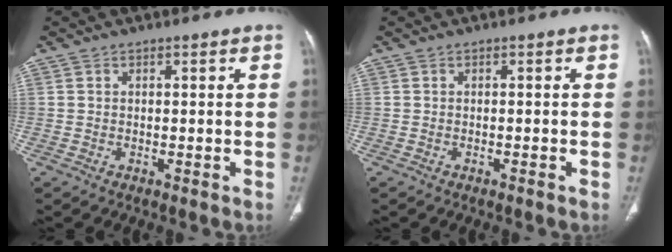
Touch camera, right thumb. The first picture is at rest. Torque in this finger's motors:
{"motor_torque": [-0.01, 0.13, -0.23, 0.06, 0.03]}